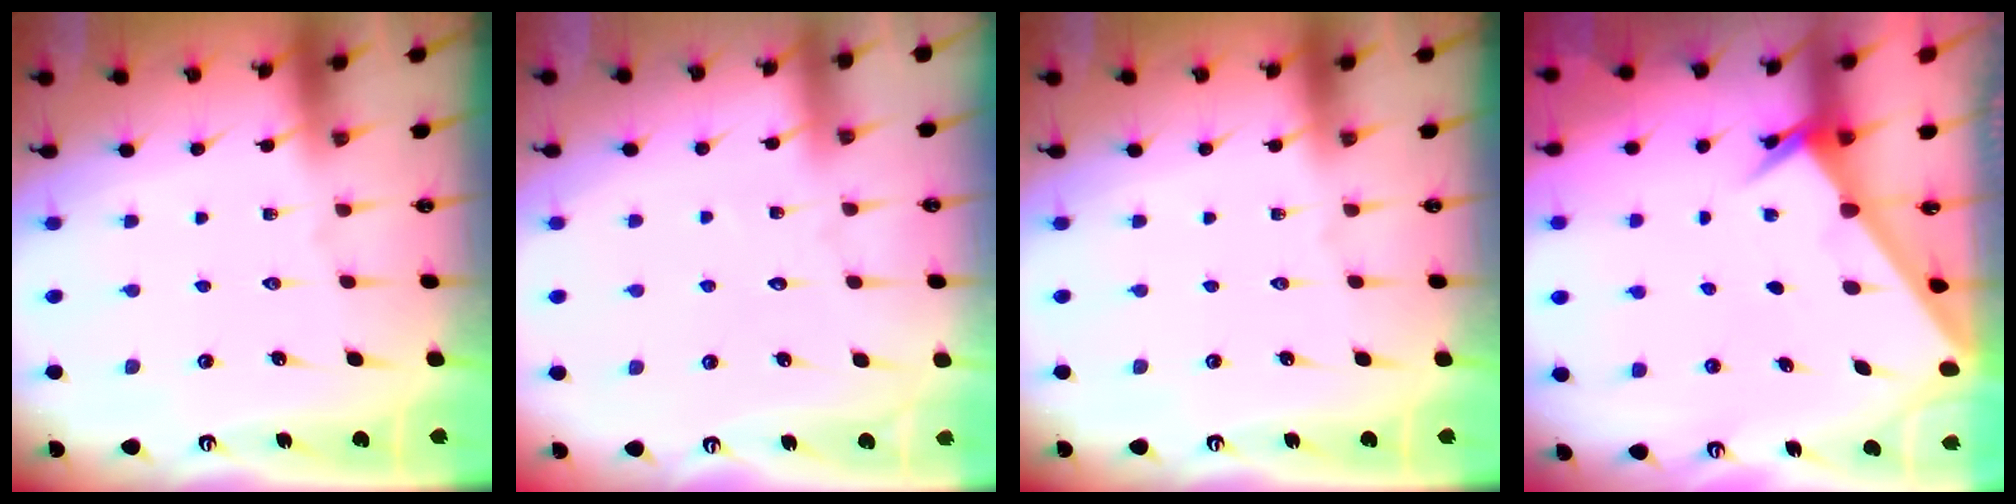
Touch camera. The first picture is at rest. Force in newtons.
{"total": 2.2, "press": 2.2, "slide": 0.2}
{"total": 0.0}
{"total": 2.4, "press": 2.4, "slide": 0.3}